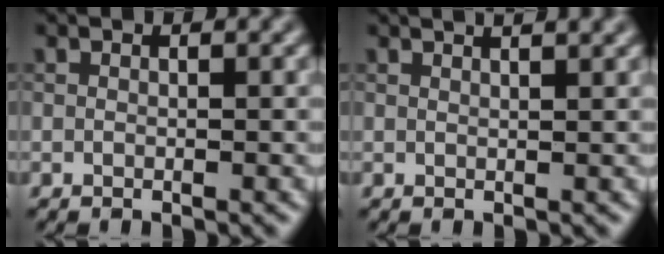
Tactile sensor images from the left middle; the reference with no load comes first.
{"total": 4.3, "force": [2.8, 1.9, 2.6], "torque": [-0.004, 0.034, 0.001]}